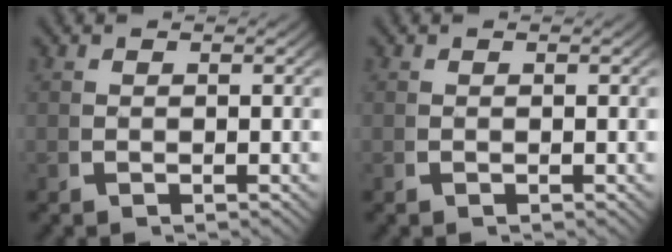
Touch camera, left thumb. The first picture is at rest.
{"total": 0.0}